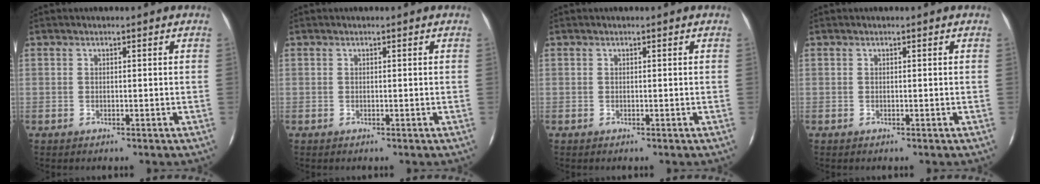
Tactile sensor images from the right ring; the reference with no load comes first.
{"total": 0.0}
{"total": 0.0}
{"total": 0.0}